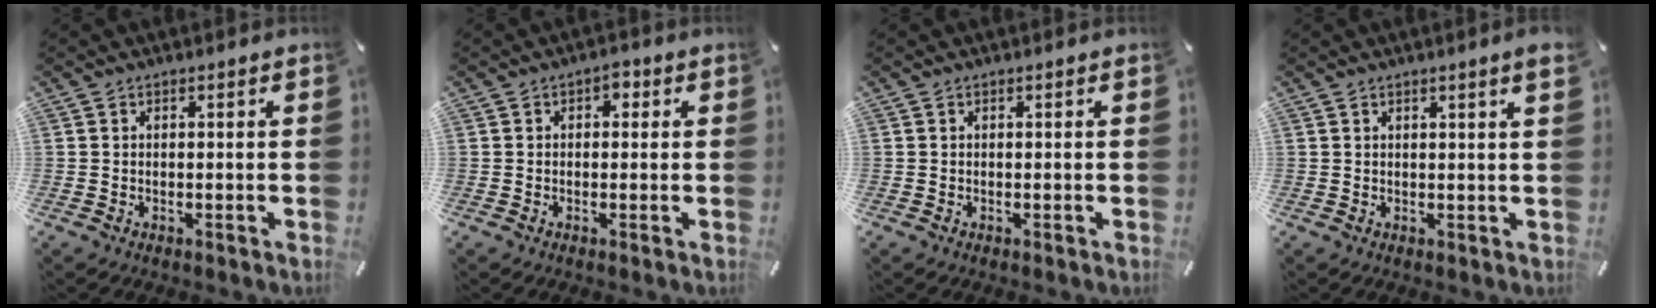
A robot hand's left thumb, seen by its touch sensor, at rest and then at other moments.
{"total": 2.0, "force": [0.0, 1.5, 1.3], "torque": [-0.019, 0.006, -0.005]}
{"total": 0.0}
{"total": 2.5, "force": [1.2, 0.1, 2.2], "torque": [-0.043, 0.000, 0.021]}